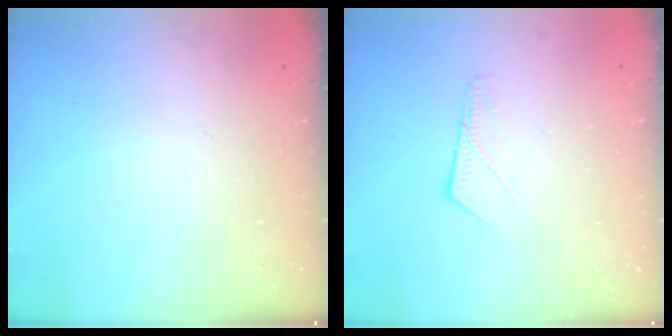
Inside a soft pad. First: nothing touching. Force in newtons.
{"total": 5.7, "press": 5.7, "slide": 0.5}